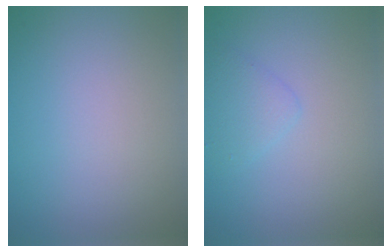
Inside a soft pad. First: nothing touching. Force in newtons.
{"total": 1.7, "press": 1.7, "slide": 0.2}